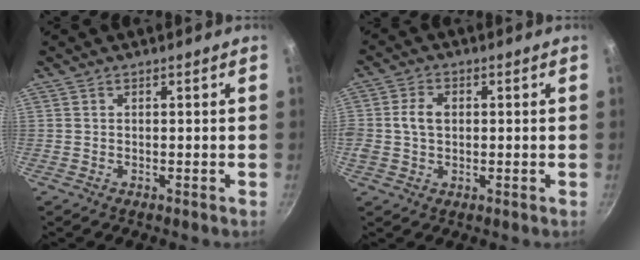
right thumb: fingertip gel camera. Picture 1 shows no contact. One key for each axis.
{"total": 5.2, "fx": 0.4, "fy": 3.8, "fz": 3.6, "tx": -0.062, "ty": 0.010, "tz": 0.000}